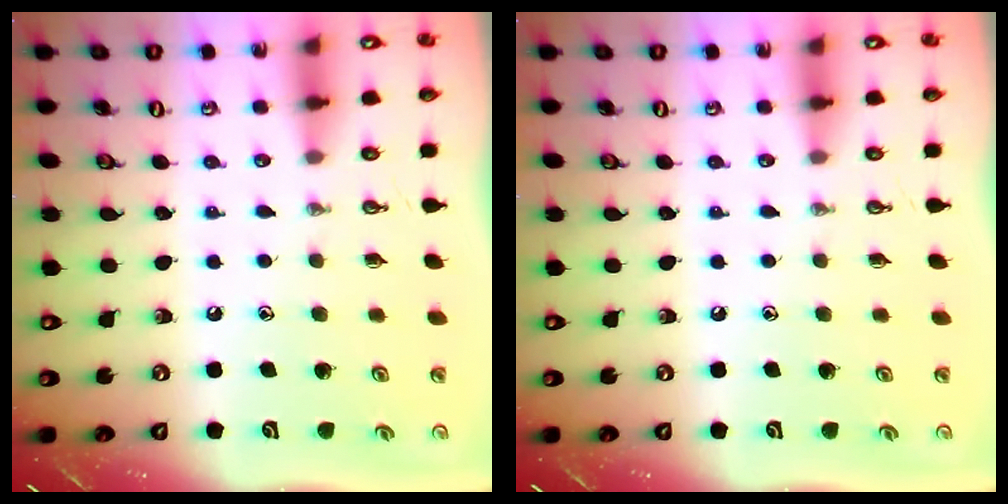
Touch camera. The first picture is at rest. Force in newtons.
{"total": 0.0}